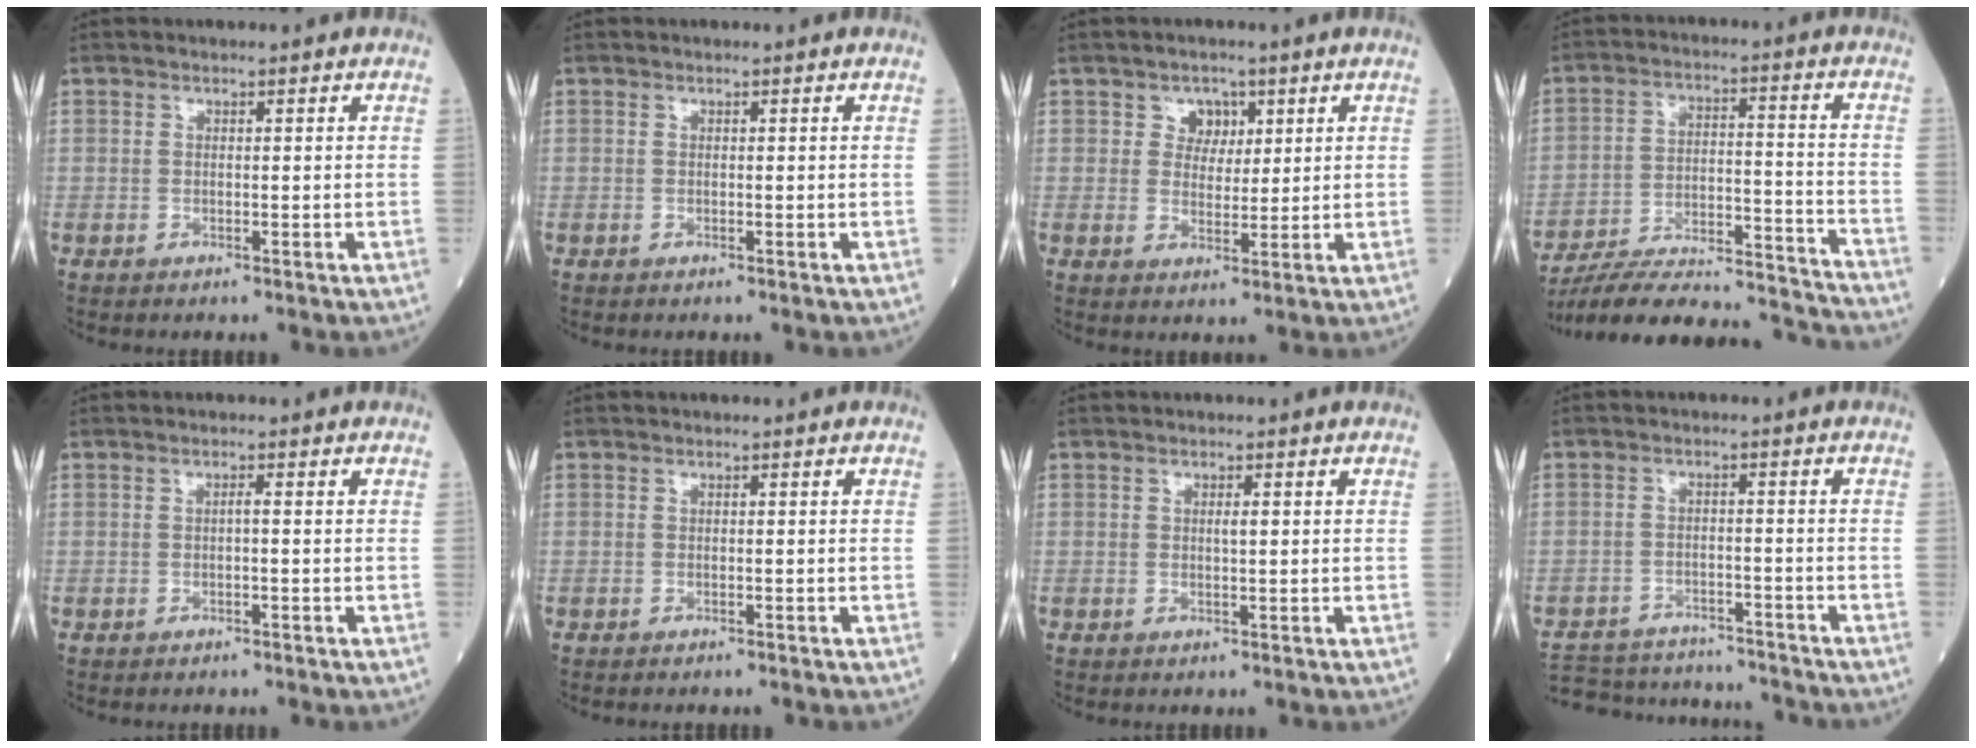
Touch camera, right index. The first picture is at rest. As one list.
[{"total": 0.0}, {"total": 3.5, "force": [1.6, 2.9, 1.2], "torque": [-0.011, 0.004, 0.026]}, {"total": 22.3, "force": [-21.2, 1.6, 6.5], "torque": [-0.093, 0.008, -0.313]}, {"total": 0.6, "force": [-0.1, 0.0, 0.6], "torque": [-0.012, 0.002, -0.002]}, {"total": 1.2, "force": [-1.1, 0.1, 0.5], "torque": [-0.007, 0.000, -0.014]}, {"total": 1.0, "force": [0.3, 0.2, 0.9], "torque": [-0.013, 0.002, 0.006]}, {"total": 14.7, "force": [-13.7, 3.6, 3.6], "torque": [-0.074, 0.009, -0.193]}]